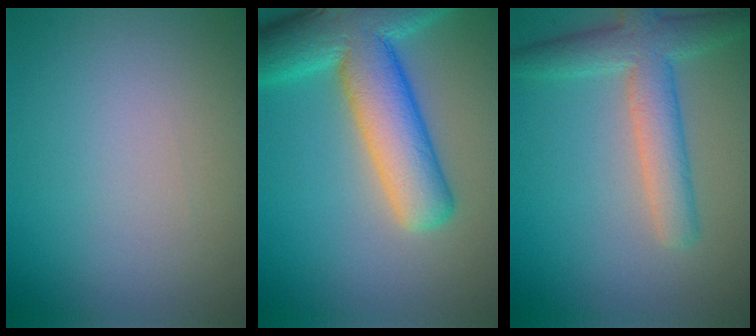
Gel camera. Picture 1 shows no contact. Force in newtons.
{"total": 10.5, "press": 10.5, "slide": 0.8}
{"total": 5.0, "press": 5.0, "slide": 0.3}